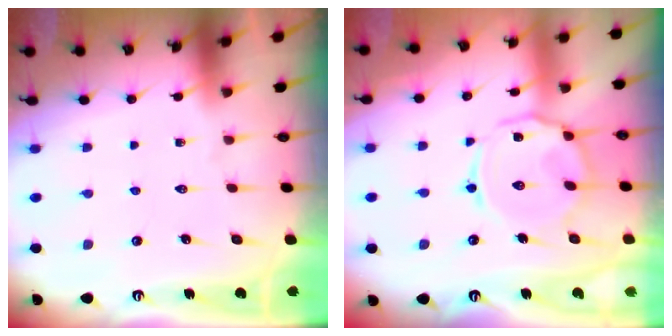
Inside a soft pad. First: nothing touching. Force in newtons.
{"total": 10.3, "press": 10.2, "slide": 1.0}